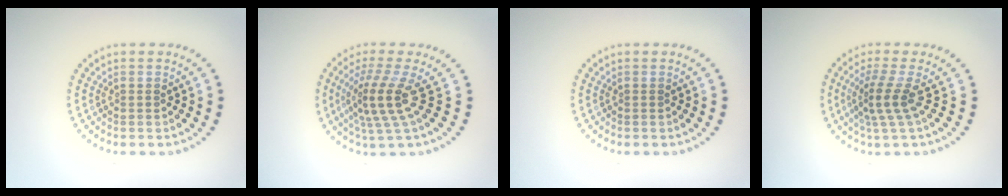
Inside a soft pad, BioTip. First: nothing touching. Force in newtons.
{"total": 4.0, "press": 2.8, "slide": 2.9}
{"total": 0.0}
{"total": 2.8, "press": 1.9, "slide": 2.1}